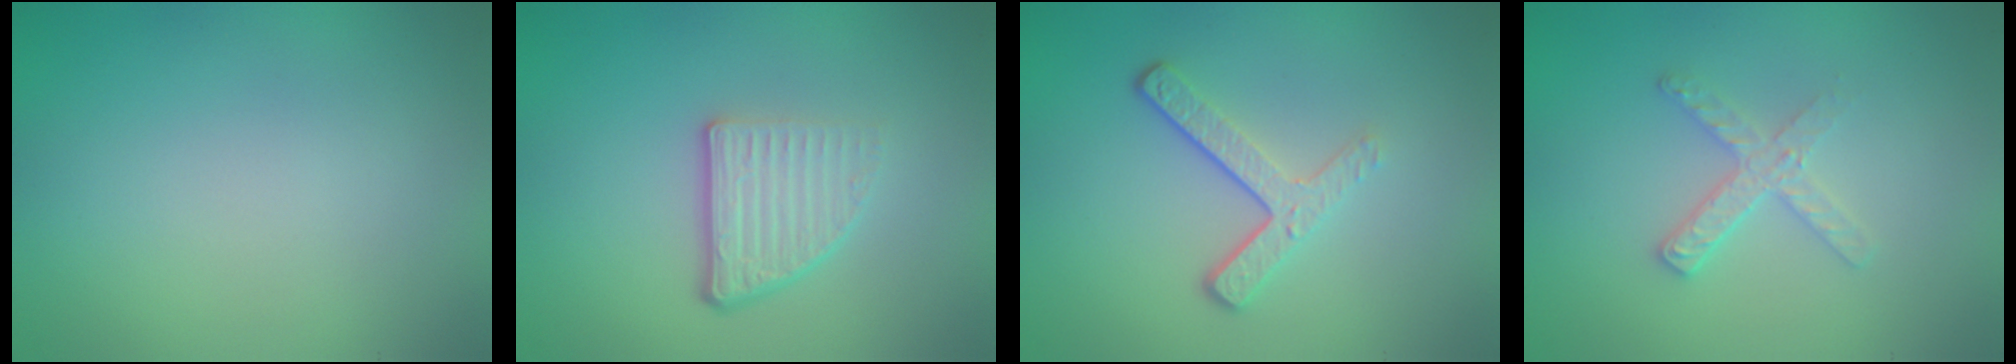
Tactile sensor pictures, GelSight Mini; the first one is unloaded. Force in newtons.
{"total": 3.8, "press": 2.5, "slide": 2.9}
{"total": 3.4, "press": 2.3, "slide": 2.5}
{"total": 2.2, "press": 2.2, "slide": 0.3}